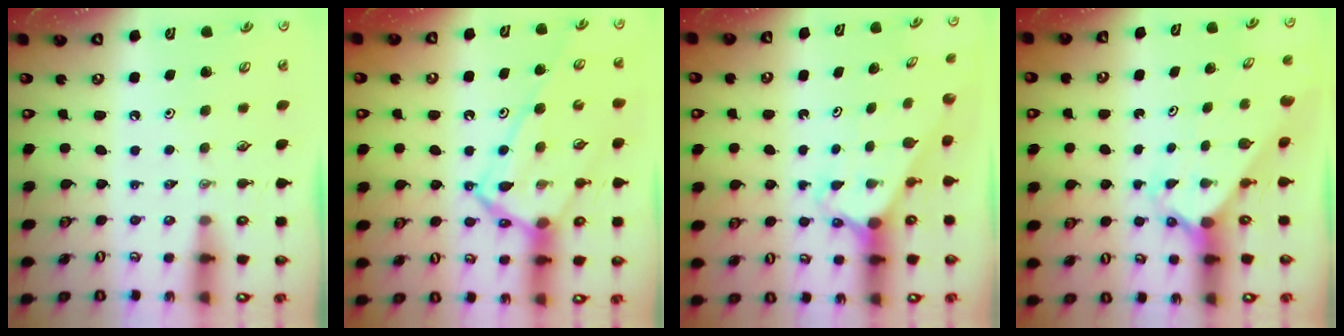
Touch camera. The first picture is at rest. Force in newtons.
{"total": 15.6, "press": 15.5, "slide": 1.4}
{"total": 2.3, "press": 2.3, "slide": 0.2}
{"total": 2.5, "press": 2.5, "slide": 0.3}